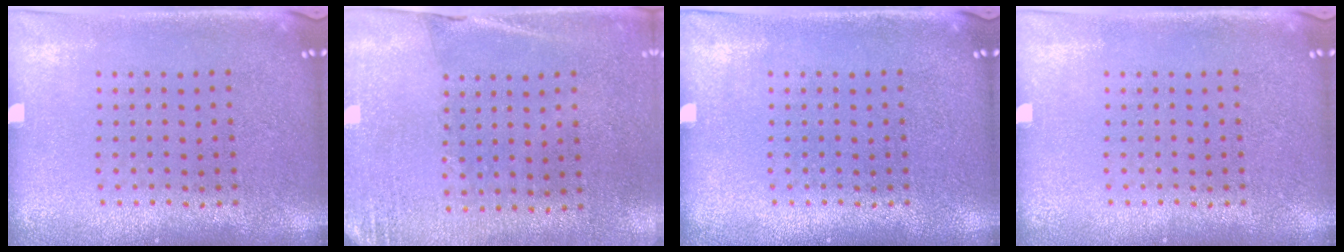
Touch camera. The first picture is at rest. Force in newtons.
{"total": 2.7, "press": 2.4, "slide": 1.2}
{"total": 0.0}
{"total": 0.0}